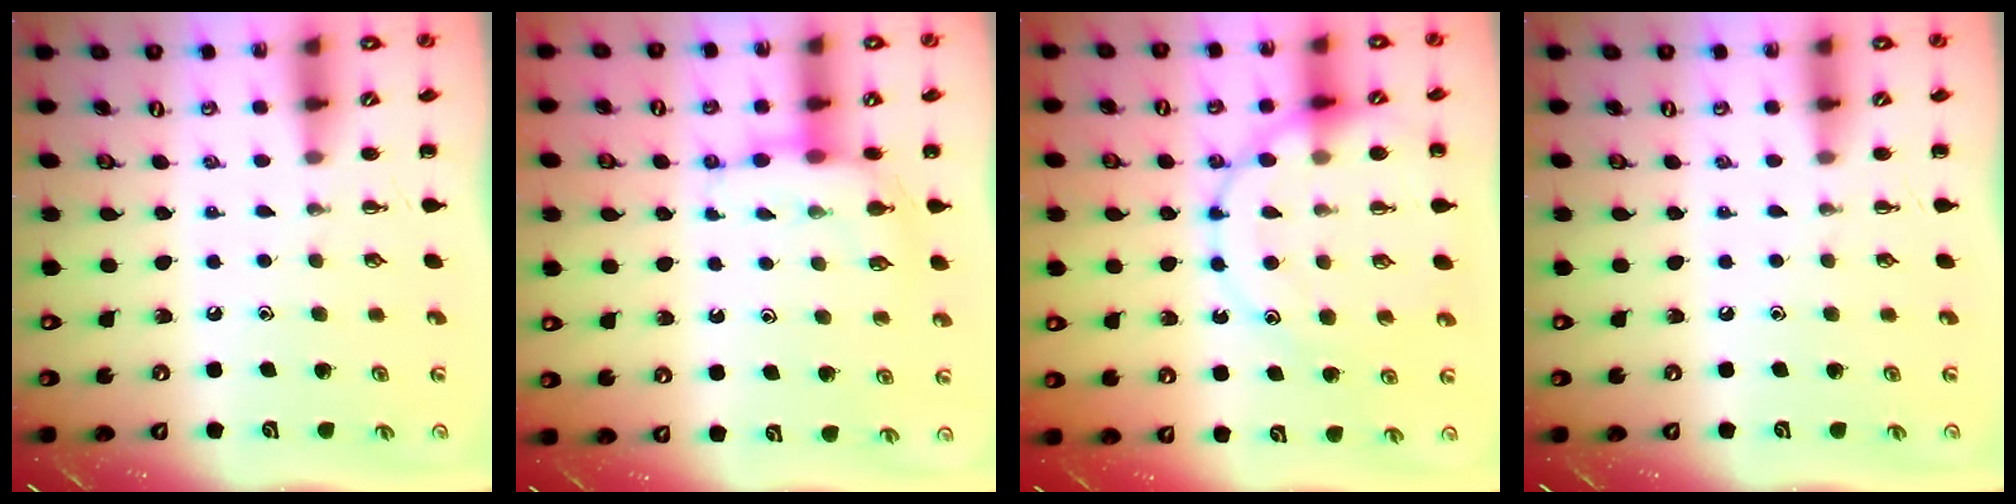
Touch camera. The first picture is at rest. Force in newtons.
{"total": 7.6, "press": 7.6, "slide": 0.6}
{"total": 16.8, "press": 16.7, "slide": 2.3}
{"total": 0.0}